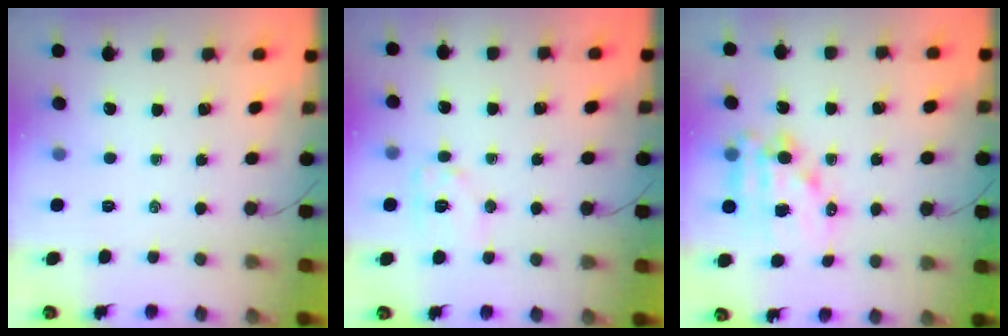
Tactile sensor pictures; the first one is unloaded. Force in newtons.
{"total": 9.0, "press": 9.0, "slide": 0.5}
{"total": 13.4, "press": 13.0, "slide": 3.3}